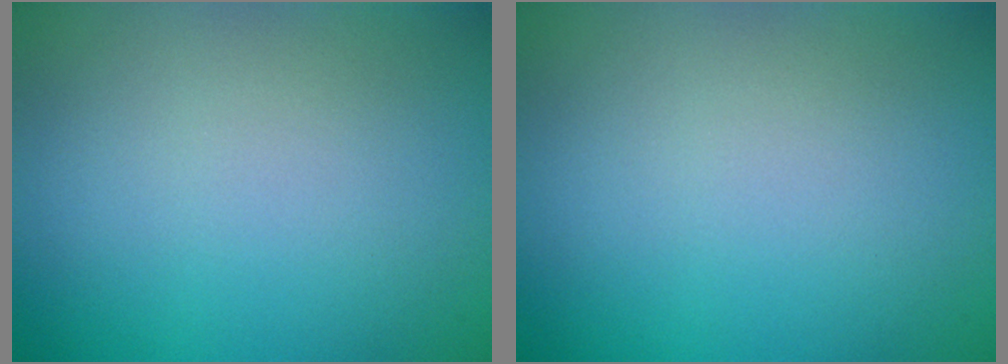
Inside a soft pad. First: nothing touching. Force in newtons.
{"total": 0.0}